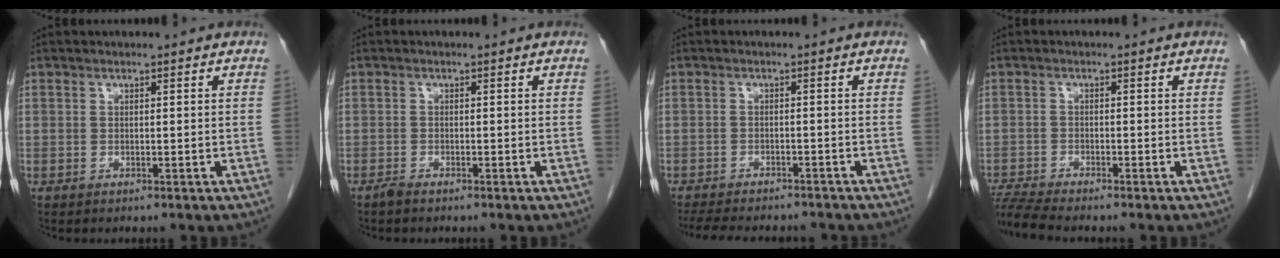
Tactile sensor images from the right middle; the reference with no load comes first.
{"total": 1.0, "force": [-0.9, 0.1, 0.4], "torque": [-0.015, -0.002, -0.017]}
{"total": 12.0, "force": [-10.6, 3.2, 4.5], "torque": [-0.088, -0.004, -0.141]}
{"total": 4.3, "force": [-4.0, -1.0, 1.1], "torque": [-0.028, -0.019, -0.076]}